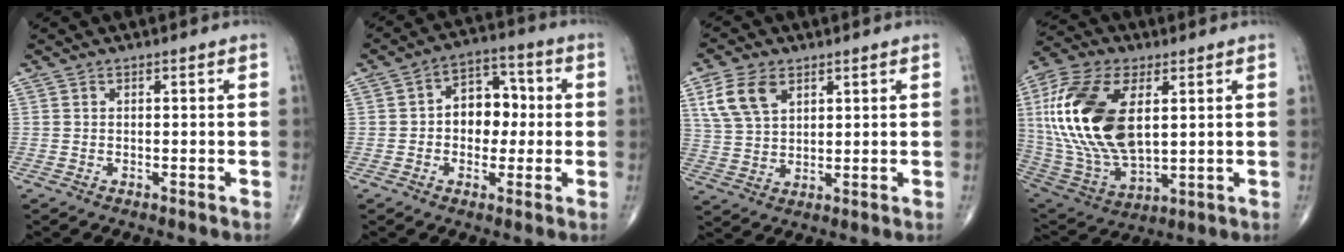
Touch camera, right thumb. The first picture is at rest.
{"total": 9.3, "force": [0.1, 6.7, 6.3], "torque": [-0.051, 0.028, -0.009]}
{"total": 8.6, "force": [4.0, 5.2, 5.5], "torque": [-0.104, -0.006, 0.083]}
{"total": 24.2, "force": [4.5, 12.9, 20.0], "torque": [-0.420, -0.018, 0.086]}